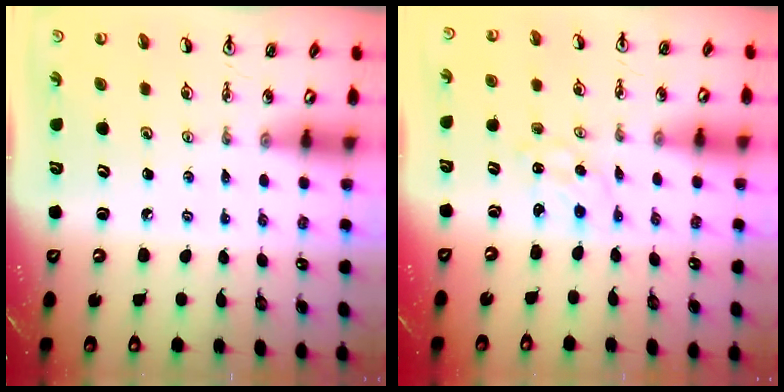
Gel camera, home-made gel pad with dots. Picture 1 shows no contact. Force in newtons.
{"total": 0.0}